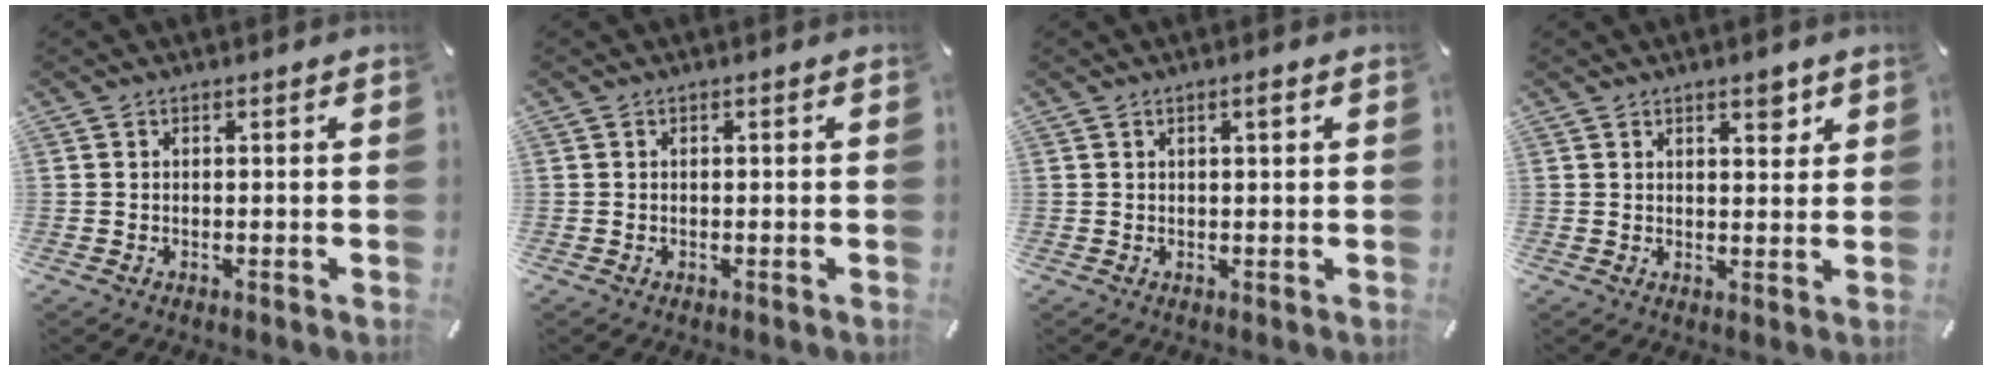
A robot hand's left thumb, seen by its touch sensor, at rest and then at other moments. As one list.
[{"total": 0.5, "force": [-0.1, 0.3, 0.3], "torque": [-0.007, 0.000, -0.003]}, {"total": 1.8, "force": [0.7, 0.4, 1.6], "torque": [-0.032, 0.003, 0.010]}, {"total": 4.0, "force": [2.3, 2.0, 2.6], "torque": [-0.024, -0.010, 0.032]}]